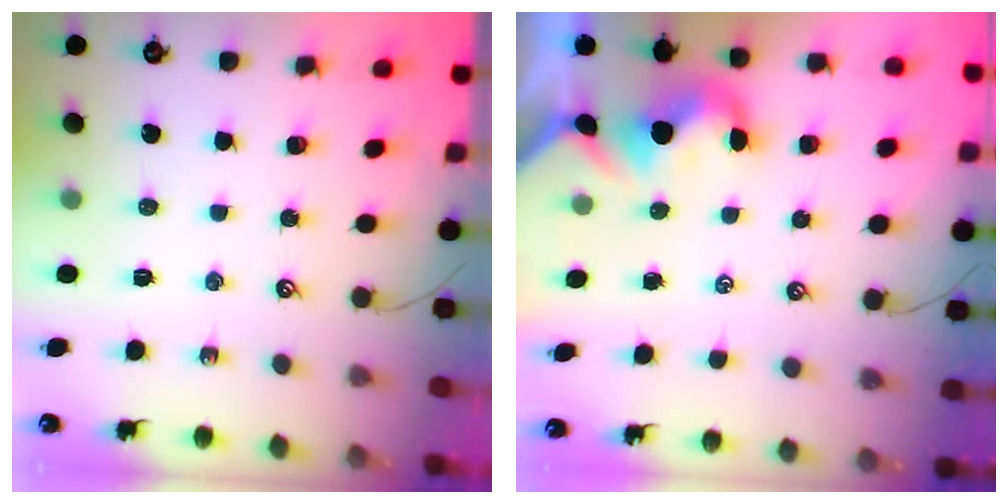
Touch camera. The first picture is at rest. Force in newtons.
{"total": 1.4, "press": 1.3, "slide": 0.5}